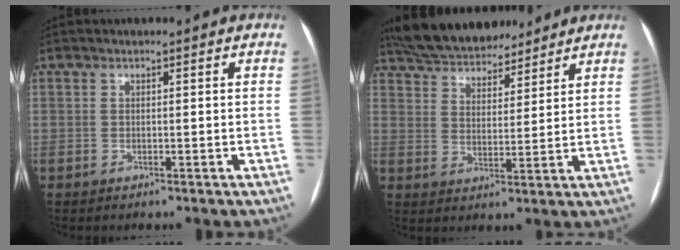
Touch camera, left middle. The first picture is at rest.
{"total": 14.0, "force": [12.6, 4.1, 4.7], "torque": [-0.080, 0.023, 0.208]}